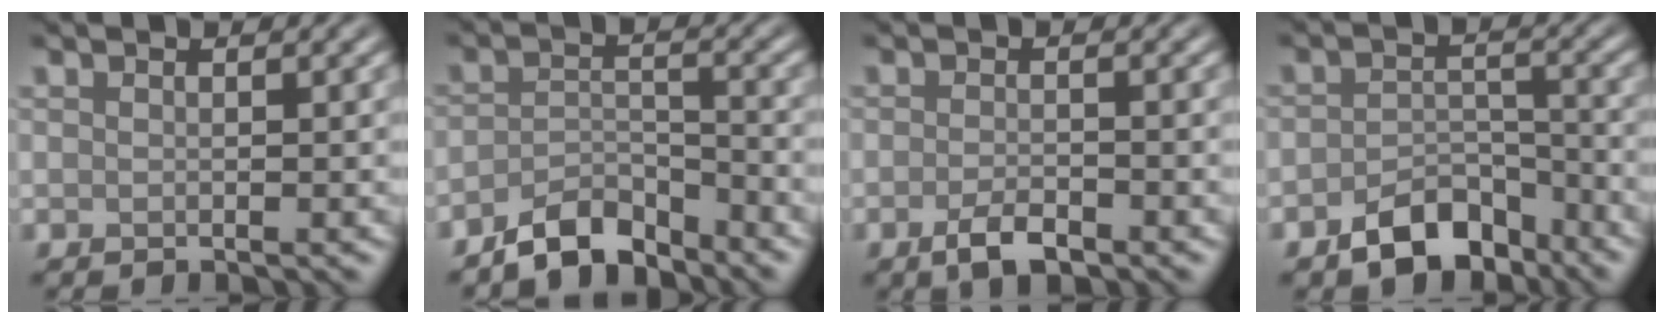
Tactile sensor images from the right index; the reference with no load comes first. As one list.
[{"total": 4.3, "force": [-3.6, 1.5, 1.6], "torque": [-0.026, 0.002, -0.071]}, {"total": 2.6, "force": [-1.6, 1.0, 1.8], "torque": [-0.036, -0.001, -0.031]}, {"total": 5.5, "force": [-3.8, 3.0, 2.6], "torque": [-0.033, -0.001, -0.068]}]